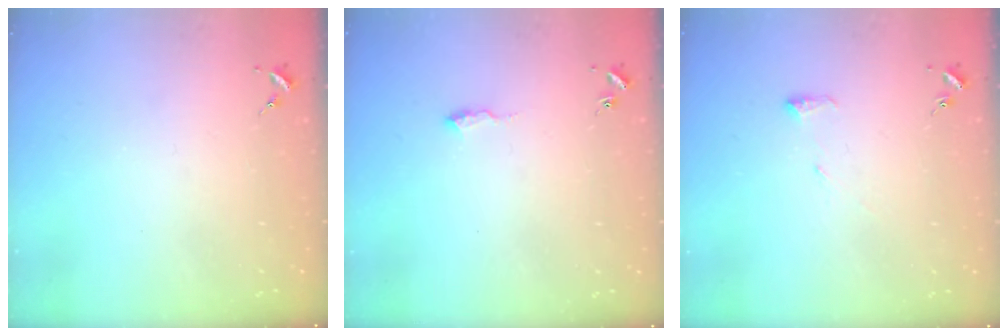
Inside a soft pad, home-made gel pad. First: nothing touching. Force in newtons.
{"total": 5.7, "press": 5.7, "slide": 0.6}
{"total": 6.2, "press": 6.1, "slide": 0.9}